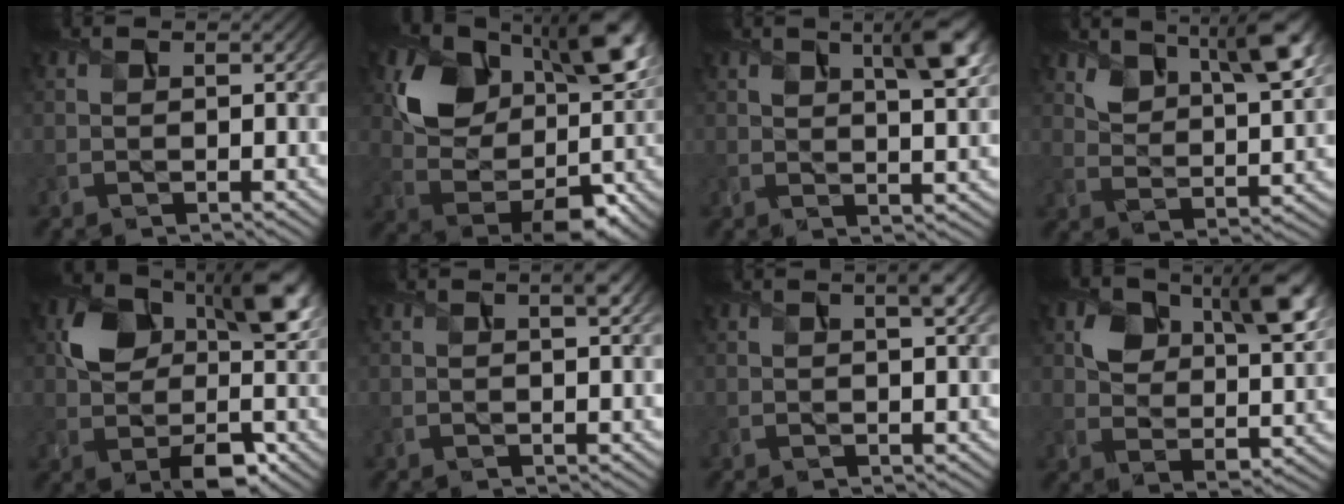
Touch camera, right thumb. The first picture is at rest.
{"total": 12.4, "force": [4.6, 8.4, 7.9], "torque": [-0.135, -0.017, 0.094]}
{"total": 6.1, "force": [2.8, 2.1, 5.1], "torque": [-0.079, -0.001, 0.046]}
{"total": 8.5, "force": [5.2, 3.7, 5.6], "torque": [-0.105, -0.005, 0.100]}
{"total": 10.7, "force": [1.1, 7.1, 7.9], "torque": [-0.141, -0.007, 0.020]}
{"total": 1.5, "force": [0.7, 0.2, 1.3], "torque": [-0.021, 0.002, 0.012]}
{"total": 1.8, "force": [0.9, 0.2, 1.6], "torque": [-0.026, 0.004, 0.014]}
{"total": 8.7, "force": [3.8, 5.4, 5.7], "torque": [-0.096, -0.016, 0.068]}